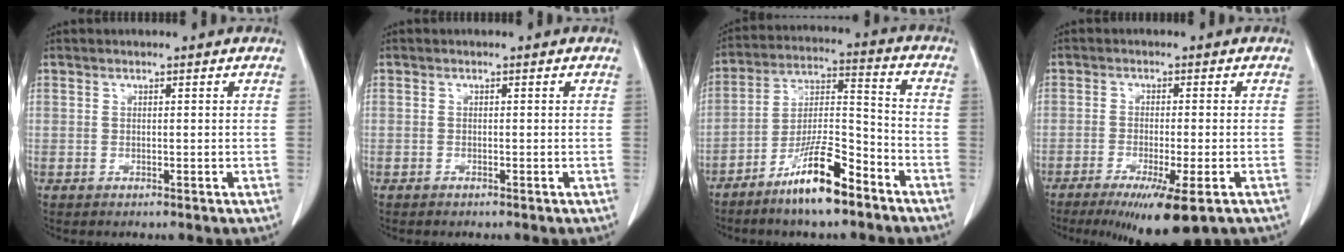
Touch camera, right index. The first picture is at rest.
{"total": 0.0}
{"total": 12.2, "force": [-8.2, 2.2, 8.8], "torque": [-0.163, -0.004, -0.148]}
{"total": 10.5, "force": [-6.9, 1.1, 7.8], "torque": [-0.112, -0.026, -0.098]}